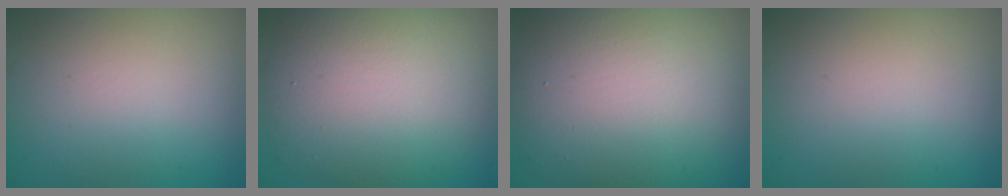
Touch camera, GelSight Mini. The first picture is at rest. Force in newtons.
{"total": 10.7, "press": 10.7, "slide": 0.8}
{"total": 14.2, "press": 14.1, "slide": 1.2}
{"total": 0.0}